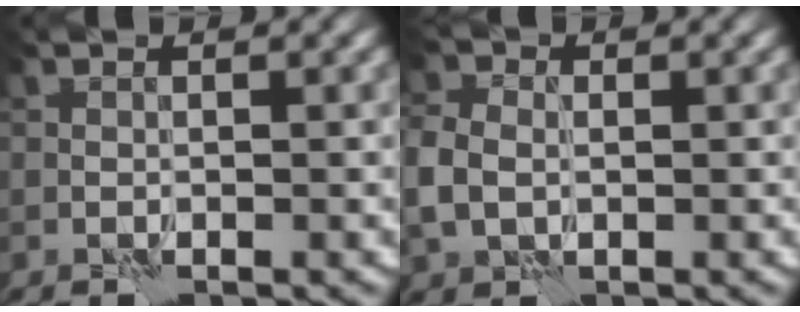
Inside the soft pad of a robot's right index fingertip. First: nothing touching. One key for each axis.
{"total": 3.9, "fx": -0.3, "fy": 3.0, "fz": 2.5, "tx": -0.069, "ty": -0.005, "tz": -0.005}